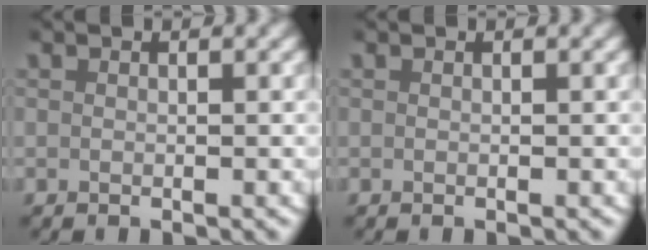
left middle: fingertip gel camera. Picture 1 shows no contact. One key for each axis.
{"total": 0.0}